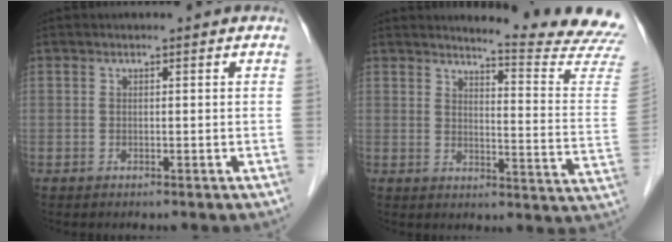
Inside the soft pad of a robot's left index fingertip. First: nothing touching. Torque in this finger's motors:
{"motor_torque": [-0.01, -0.18, 0.14, 0.02]}